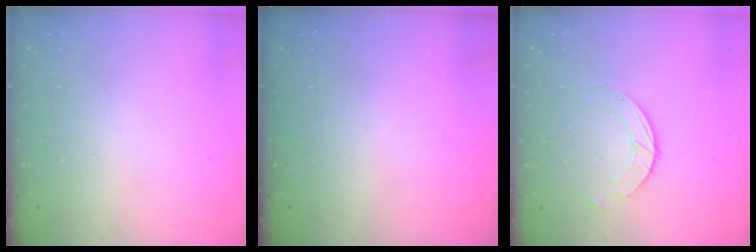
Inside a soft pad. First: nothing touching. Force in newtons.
{"total": 0.0}
{"total": 5.1, "press": 5.1, "slide": 0.6}